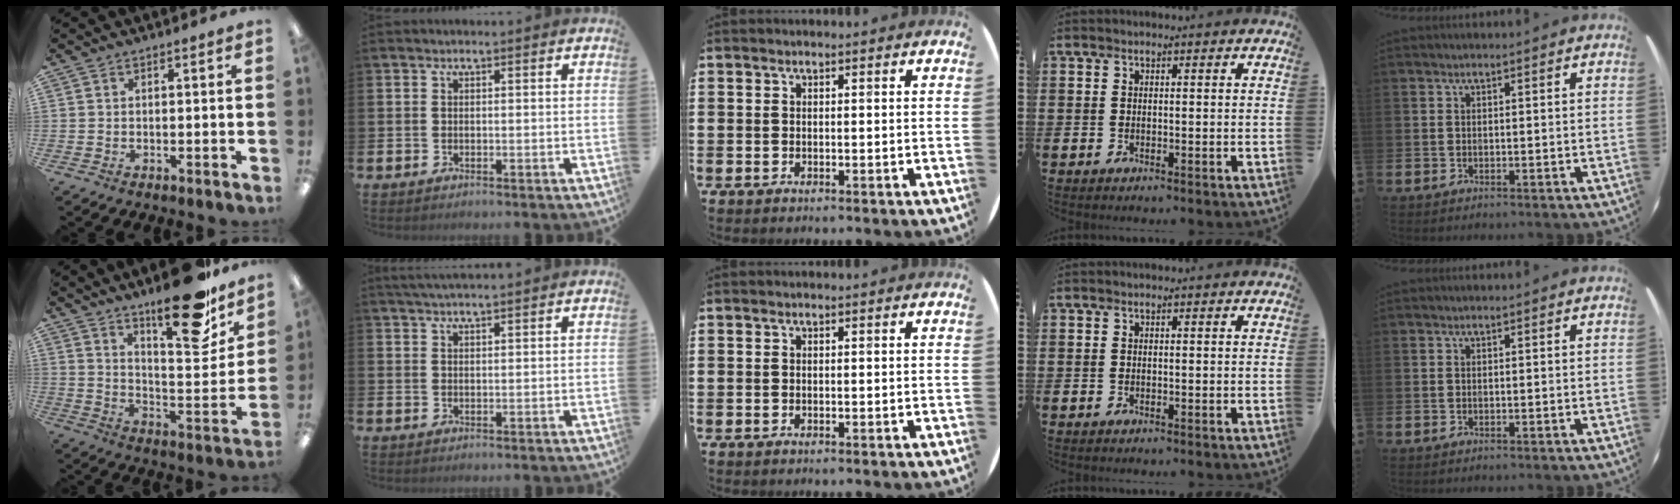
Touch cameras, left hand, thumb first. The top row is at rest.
{"thumb": {"total": 20.9, "force": [16.1, 5.8, 12.0], "torque": [-0.168, -0.116, 0.261]}, "index": {"total": 2.5, "force": [2.4, 0.0, 0.7], "torque": [-0.018, -0.004, 0.044]}}